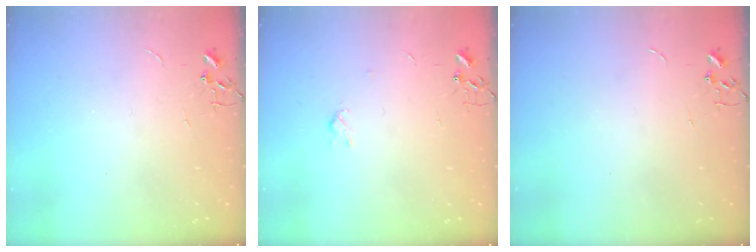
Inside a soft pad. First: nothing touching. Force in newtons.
{"total": 3.0, "press": 3.0, "slide": 0.6}
{"total": 0.0}